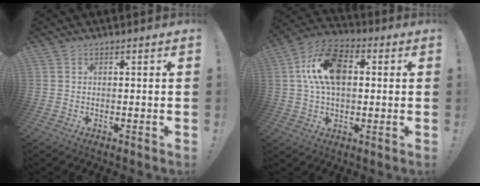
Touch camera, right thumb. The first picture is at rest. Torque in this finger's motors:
{"motor_torque": [0.27, 0.52, 0.96, 0.22, 0.11]}